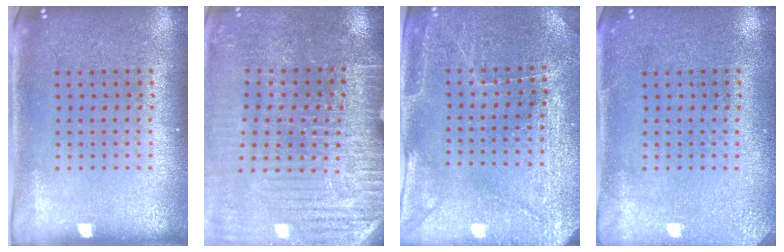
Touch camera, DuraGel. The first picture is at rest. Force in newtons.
{"total": 3.4, "press": 3.4, "slide": 0.1}
{"total": 2.9, "press": 2.9, "slide": 0.2}
{"total": 2.4, "press": 2.4, "slide": 0.3}